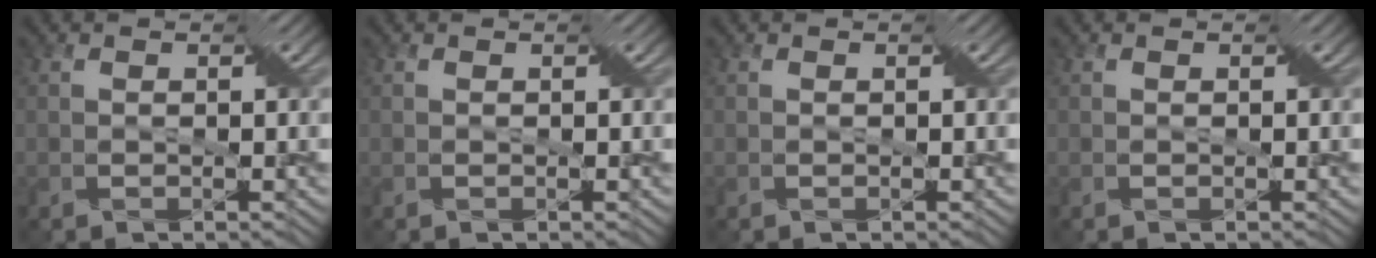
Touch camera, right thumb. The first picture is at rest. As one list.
[{"total": 0.0}, {"total": 0.0}, {"total": 0.0}]